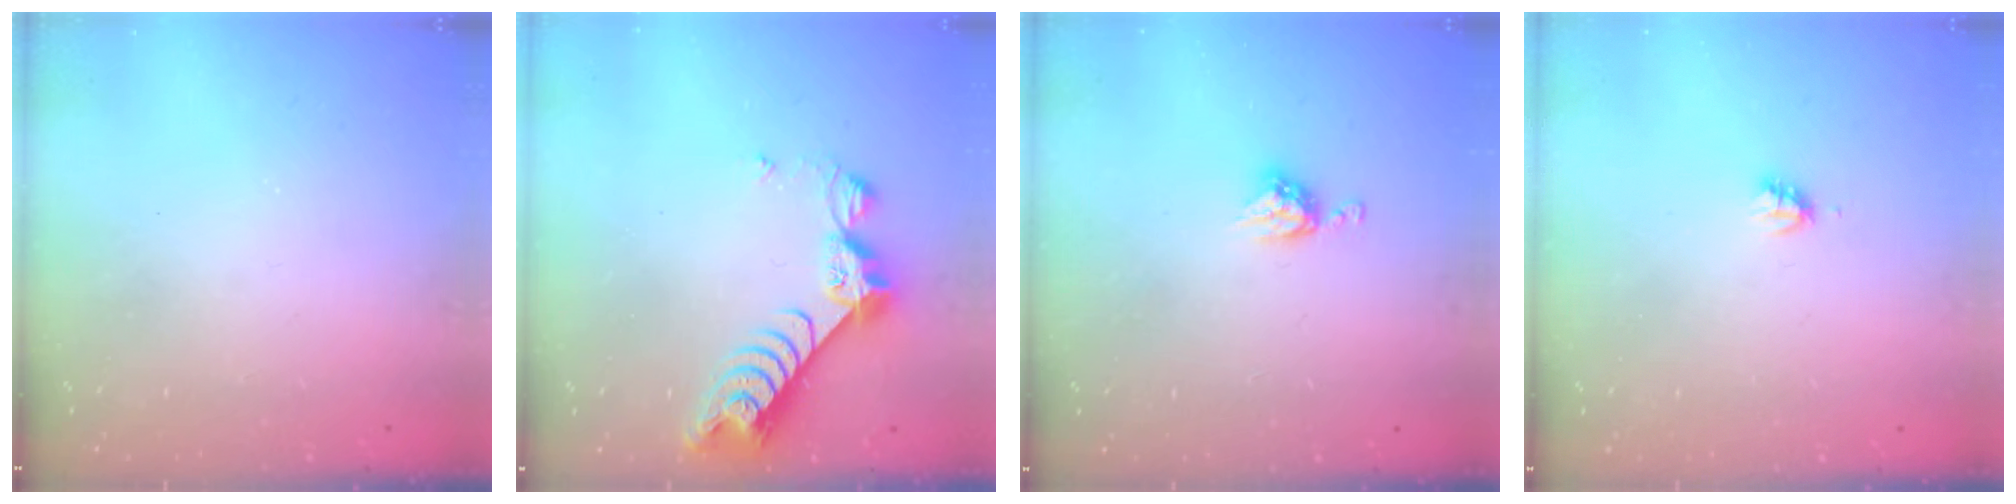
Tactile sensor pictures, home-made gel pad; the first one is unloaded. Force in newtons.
{"total": 9.0, "press": 8.9, "slide": 0.9}
{"total": 6.4, "press": 6.4, "slide": 0.4}
{"total": 2.2, "press": 2.2, "slide": 0.3}